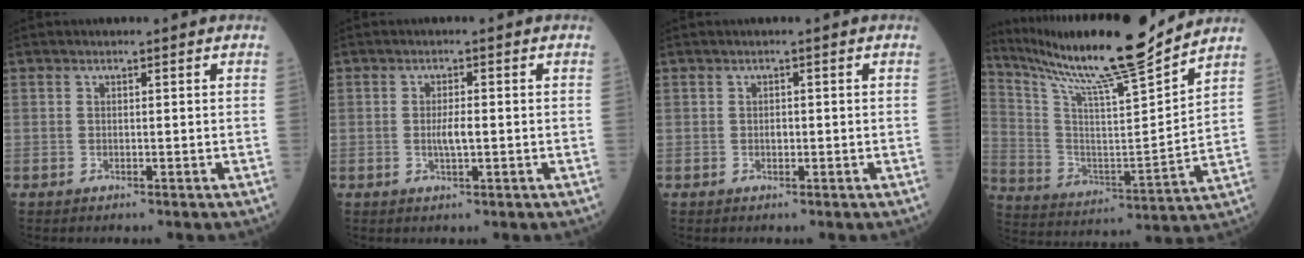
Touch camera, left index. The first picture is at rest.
{"total": 2.3, "force": [-0.4, 0.3, 2.3], "torque": [-0.045, -0.004, -0.008]}
{"total": 0.6, "force": [-0.2, 0.3, 0.4], "torque": [-0.008, -0.002, -0.005]}
{"total": 19.6, "force": [17.2, -0.9, 9.4], "torque": [-0.180, -0.027, 0.288]}